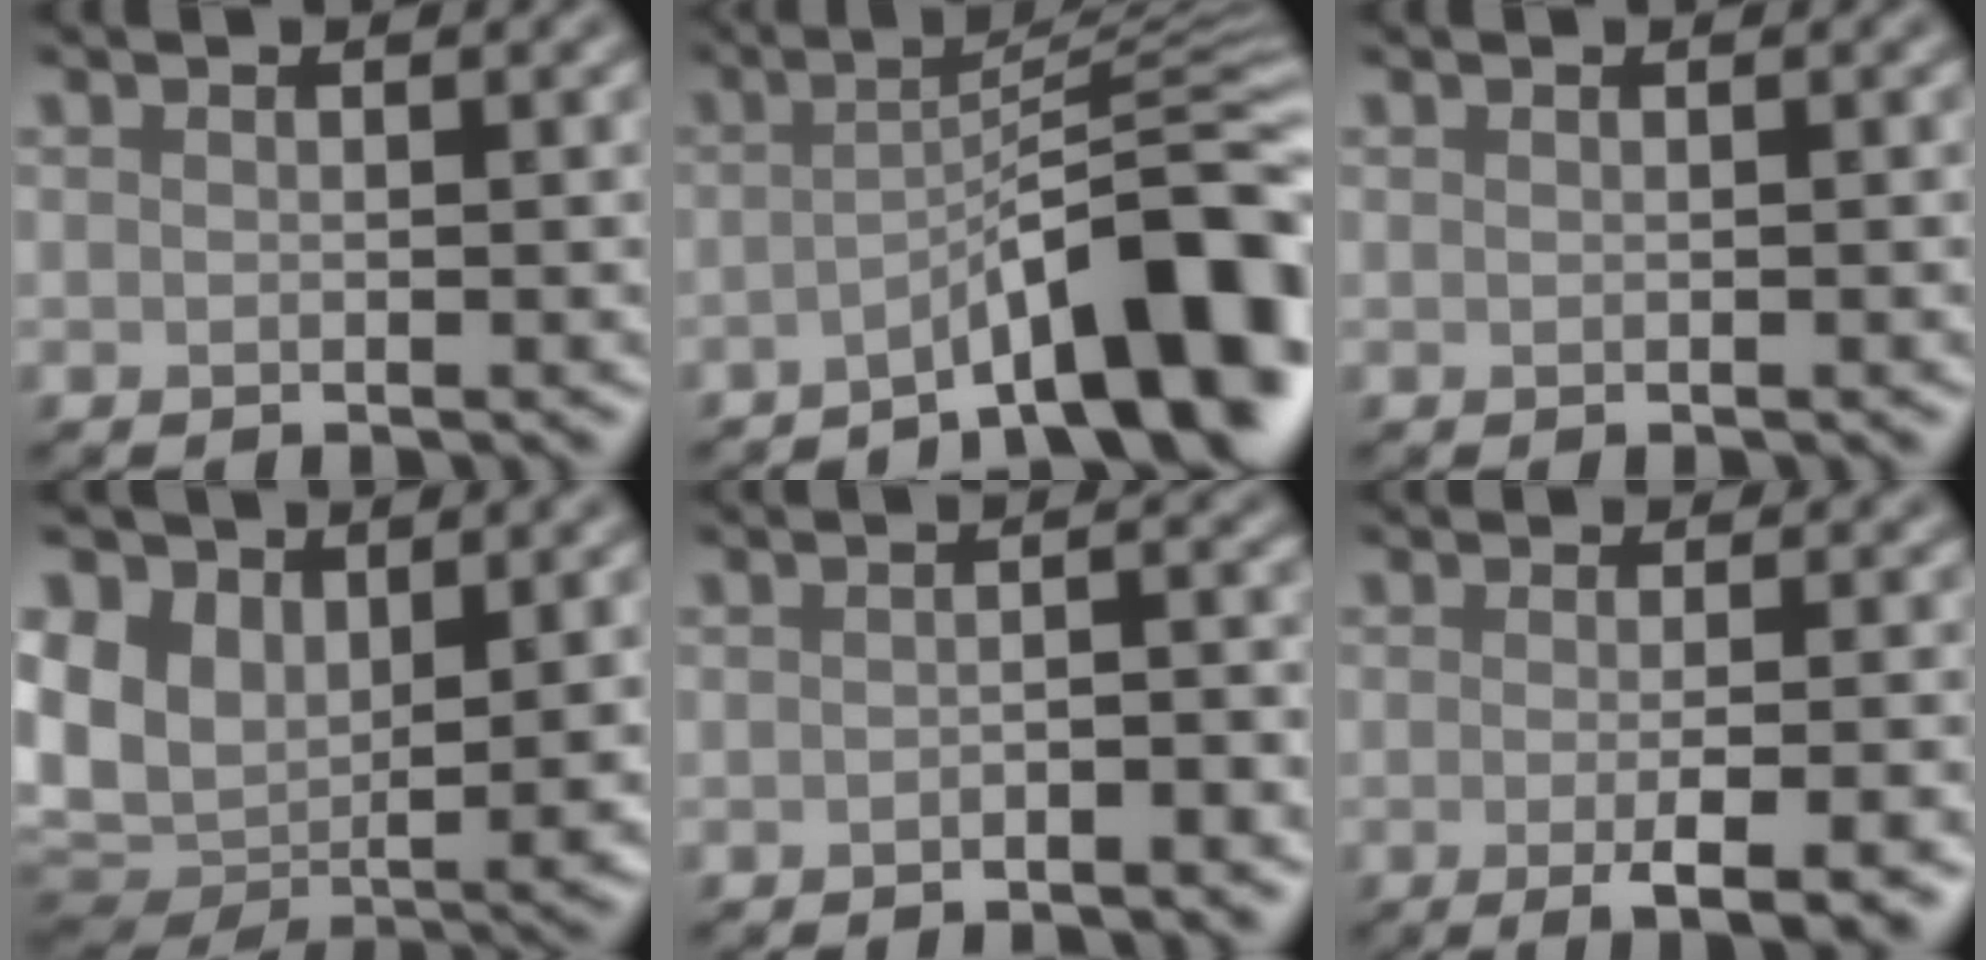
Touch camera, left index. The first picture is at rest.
{"total": 11.0, "force": [-5.3, 2.1, 9.4], "torque": [-0.108, 0.023, -0.090]}
{"total": 0.0}
{"total": 9.2, "force": [2.2, 6.2, 6.4], "torque": [-0.166, -0.013, 0.044]}
{"total": 2.0, "force": [-1.1, 0.5, 1.7], "torque": [-0.018, 0.006, -0.018]}
{"total": 5.2, "force": [-1.5, 1.4, 4.7], "torque": [-0.055, -0.008, -0.018]}